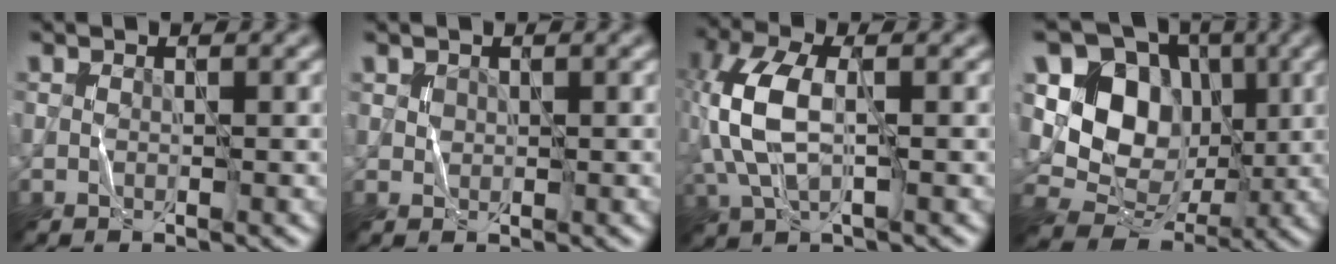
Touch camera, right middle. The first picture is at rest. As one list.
[{"total": 0.7, "force": [0.4, 0.6, 0.2], "torque": [-0.002, -0.001, 0.009]}, {"total": 7.2, "force": [0.6, 3.7, 6.2], "torque": [-0.160, 0.011, 0.007]}, {"total": 10.1, "force": [2.2, 8.2, 5.6], "torque": [-0.106, 0.007, 0.030]}]